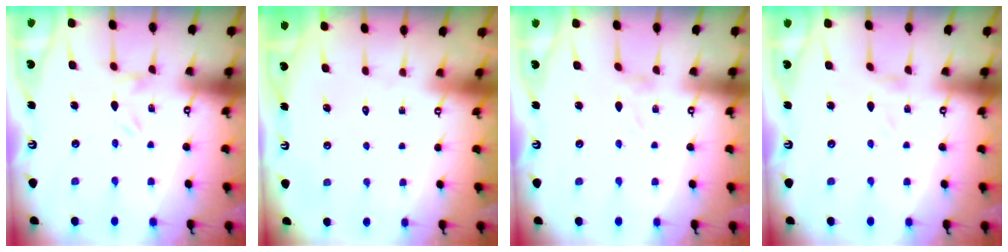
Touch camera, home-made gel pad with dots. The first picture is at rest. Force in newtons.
{"total": 1.7, "press": 1.6, "slide": 0.1}
{"total": 0.8, "press": 0.8, "slide": 0.1}
{"total": 1.2, "press": 1.1, "slide": 0.1}